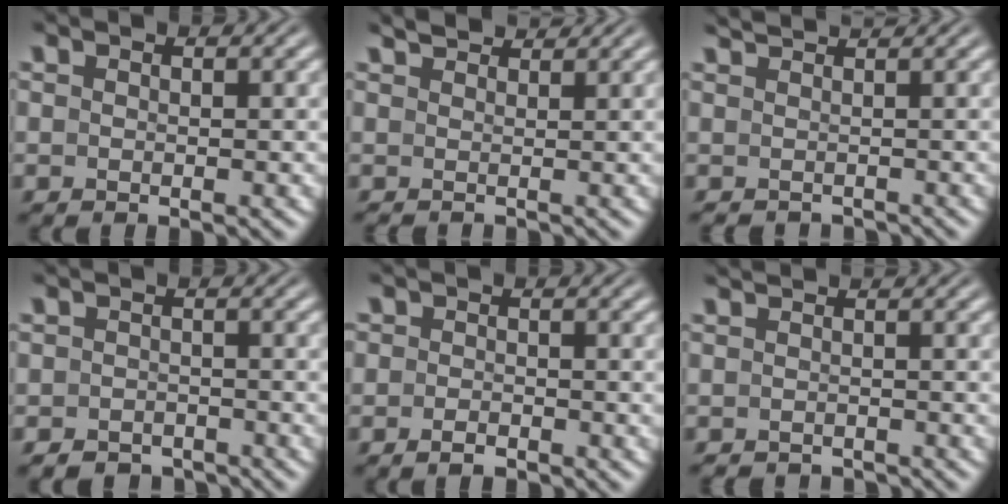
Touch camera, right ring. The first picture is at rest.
{"total": 1.3, "force": [1.2, -0.1, 0.2], "torque": [0.004, -0.008, 0.033]}
{"total": 0.7, "force": [-0.7, -0.1, 0.2], "torque": [0.002, -0.012, 0.001]}
{"total": 3.9, "force": [-3.6, 1.5, -0.1], "torque": [0.006, -0.018, -0.055]}
{"total": 1.3, "force": [-1.2, 0.4, 0.0], "torque": [0.004, -0.006, -0.020]}
{"total": 1.9, "force": [-1.9, -0.1, -0.2], "torque": [0.005, -0.014, -0.023]}